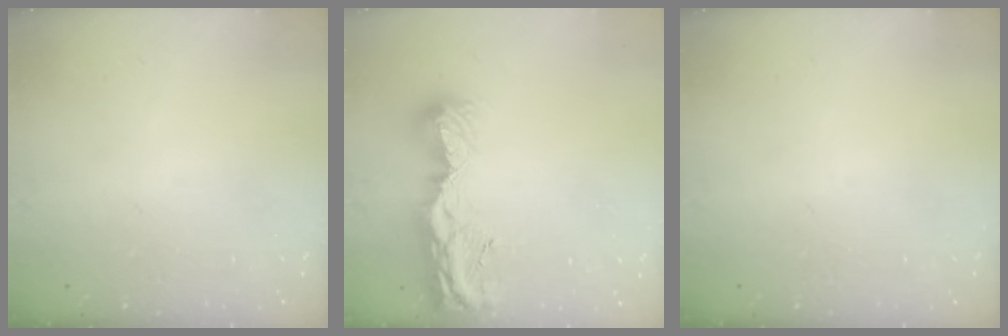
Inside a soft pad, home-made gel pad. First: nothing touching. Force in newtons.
{"total": 12.3, "press": 12.3, "slide": 1.3}
{"total": 0.0}